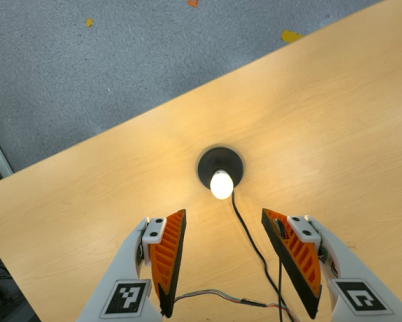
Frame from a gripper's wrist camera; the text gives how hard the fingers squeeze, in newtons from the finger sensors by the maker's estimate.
{"total": 0.0}